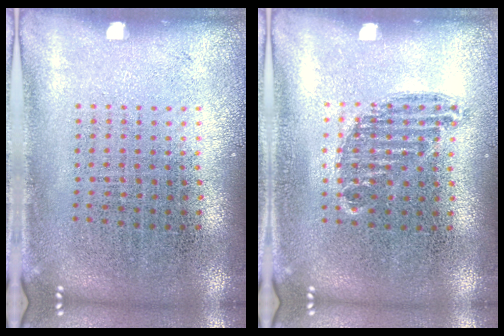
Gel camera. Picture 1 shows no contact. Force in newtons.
{"total": 0.8, "press": 0.7, "slide": 0.4}